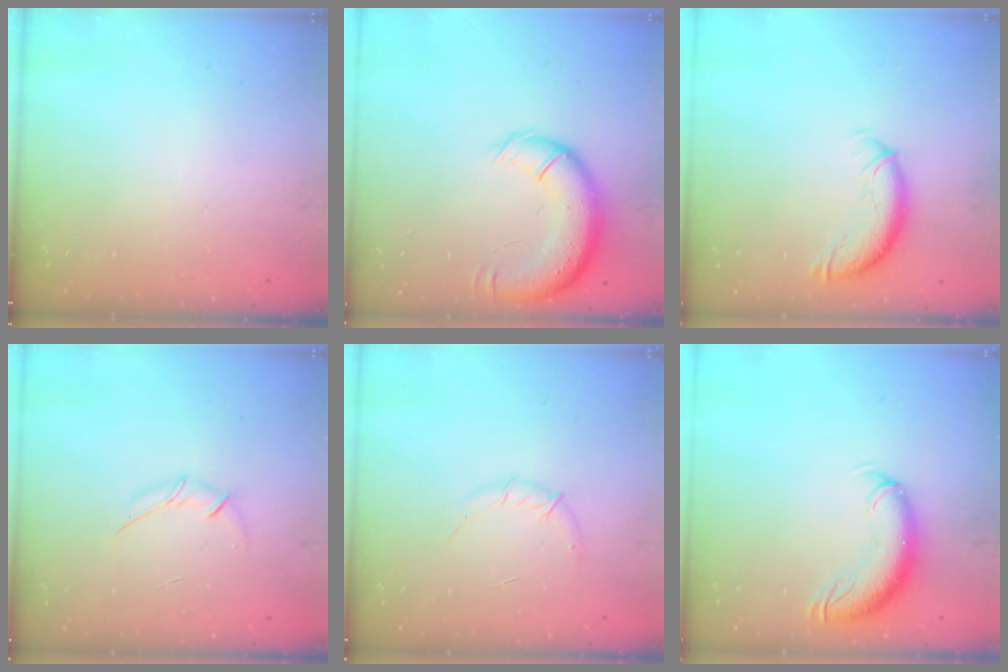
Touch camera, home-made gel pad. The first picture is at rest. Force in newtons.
{"total": 13.8, "press": 13.3, "slide": 3.7}
{"total": 10.3, "press": 10.3, "slide": 0.8}
{"total": 5.4, "press": 5.3, "slide": 1.0}
{"total": 5.7, "press": 5.5, "slide": 1.6}
{"total": 11.2, "press": 10.8, "slide": 2.9}